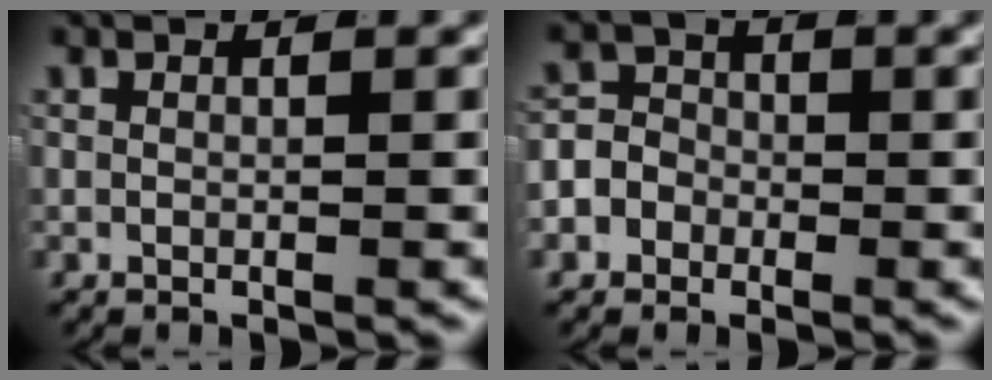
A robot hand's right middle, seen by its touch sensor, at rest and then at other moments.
{"total": 5.3, "force": [-1.3, 4.9, 1.6], "torque": [-0.025, 0.001, -0.035]}